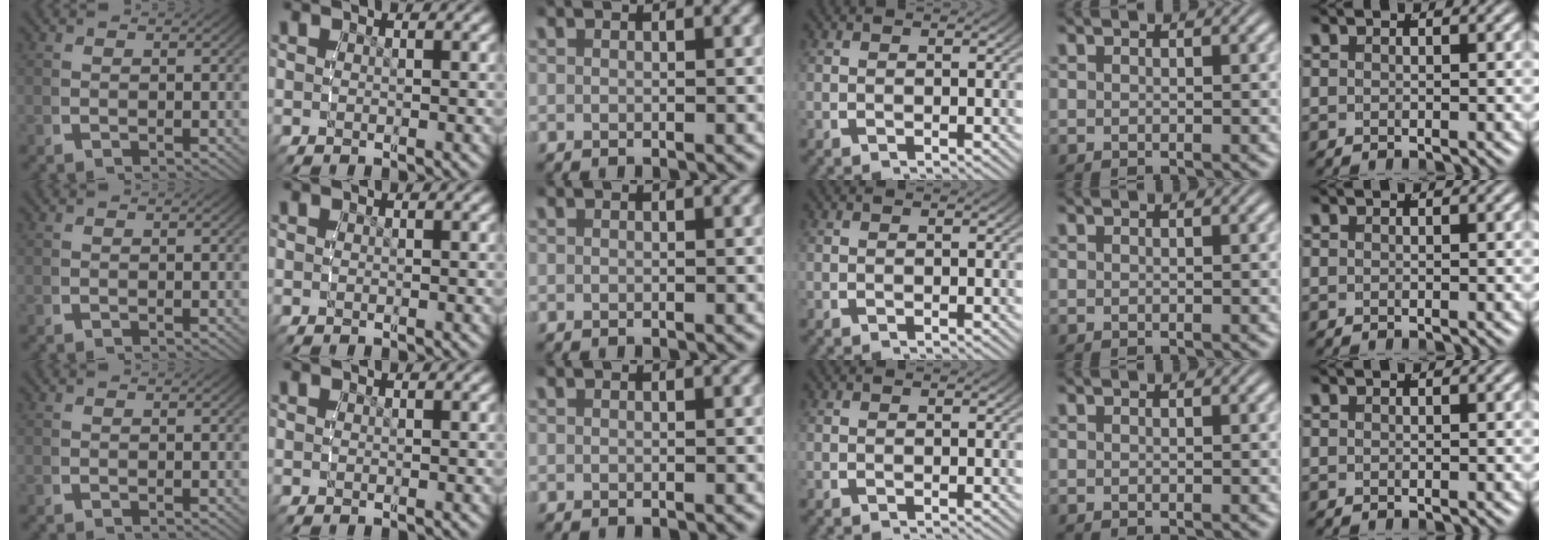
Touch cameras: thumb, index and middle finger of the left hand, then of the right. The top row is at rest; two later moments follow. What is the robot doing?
{"motion": "reach", "object": "paper"}